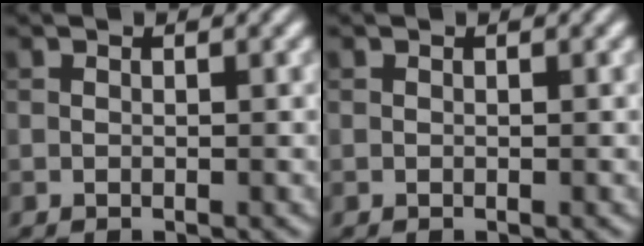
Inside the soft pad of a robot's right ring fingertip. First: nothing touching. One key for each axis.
{"total": 0.0}